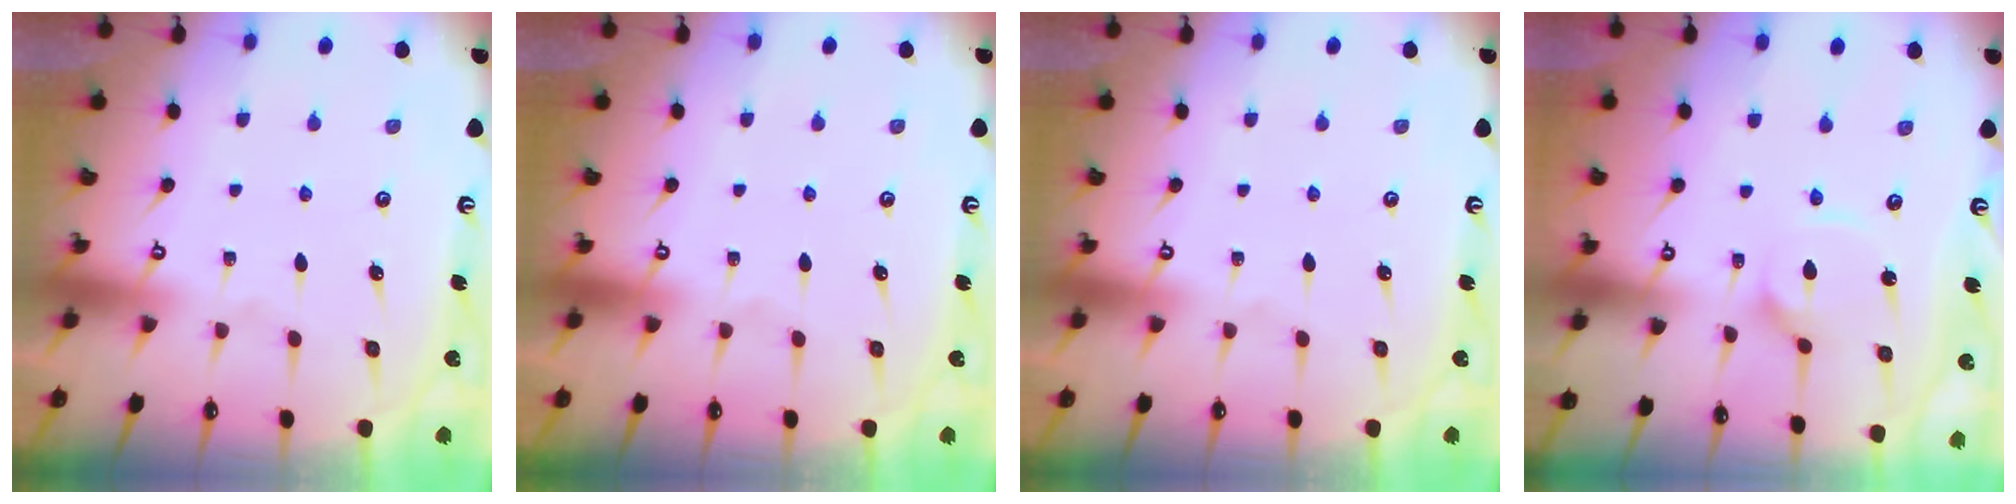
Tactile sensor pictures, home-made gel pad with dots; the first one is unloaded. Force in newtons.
{"total": 0.0}
{"total": 0.0}
{"total": 3.6, "press": 3.6, "slide": 0.3}